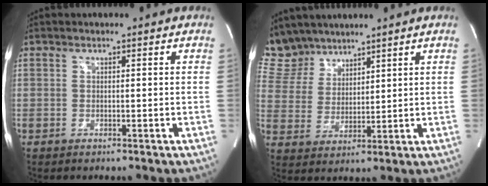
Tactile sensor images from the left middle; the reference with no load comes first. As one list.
[{"total": 8.0, "force": [7.3, 3.3, 0.6], "torque": [-0.021, 0.014, 0.160]}]